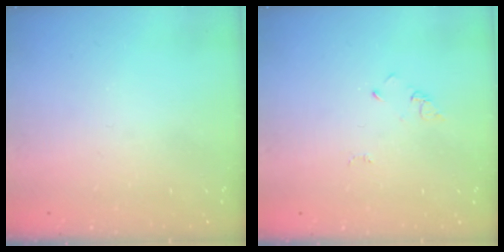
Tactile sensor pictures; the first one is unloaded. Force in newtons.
{"total": 2.9, "press": 2.9, "slide": 0.3}